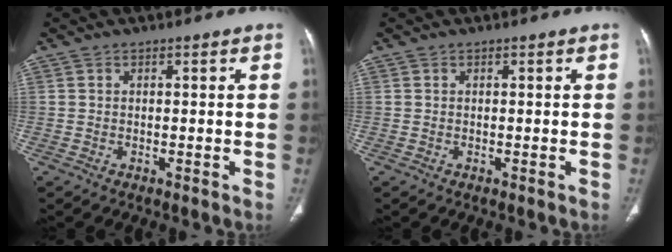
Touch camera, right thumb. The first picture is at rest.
{"total": 0.0}